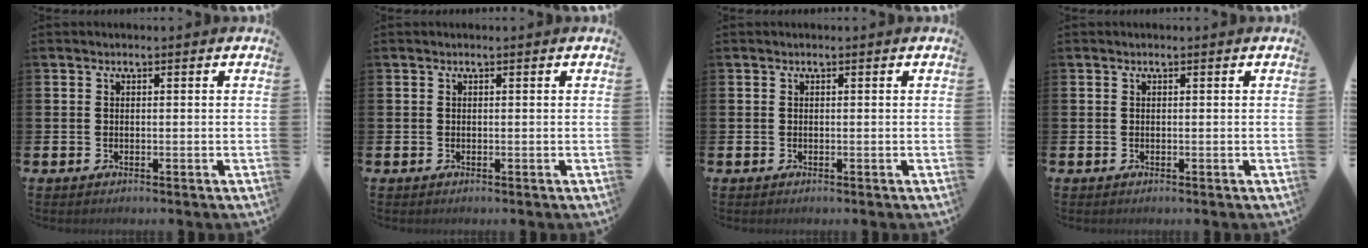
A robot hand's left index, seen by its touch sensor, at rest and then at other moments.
{"total": 0.0}
{"total": 0.0}
{"total": 0.0}